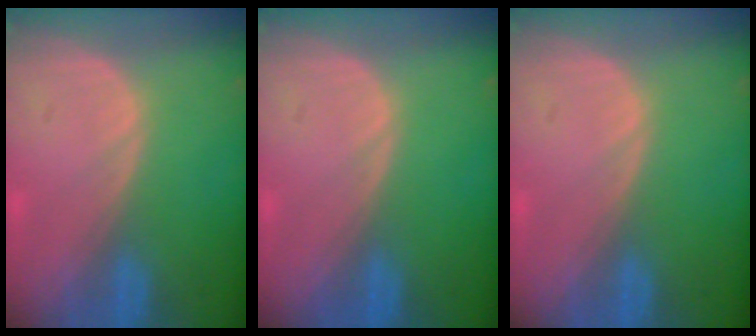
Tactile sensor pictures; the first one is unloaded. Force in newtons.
{"total": 0.0}
{"total": 0.0}